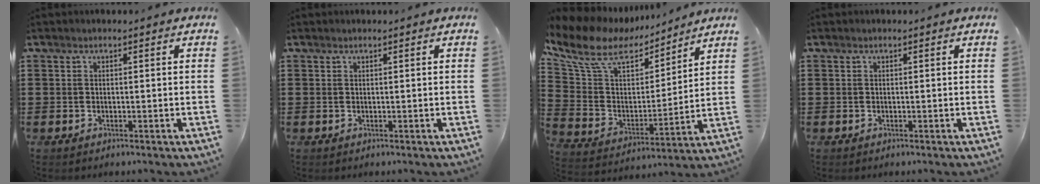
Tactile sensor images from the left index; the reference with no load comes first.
{"total": 0.0}
{"total": 10.6, "force": [7.7, 4.9, 5.4], "torque": [-0.141, -0.033, 0.134]}
{"total": 0.0}